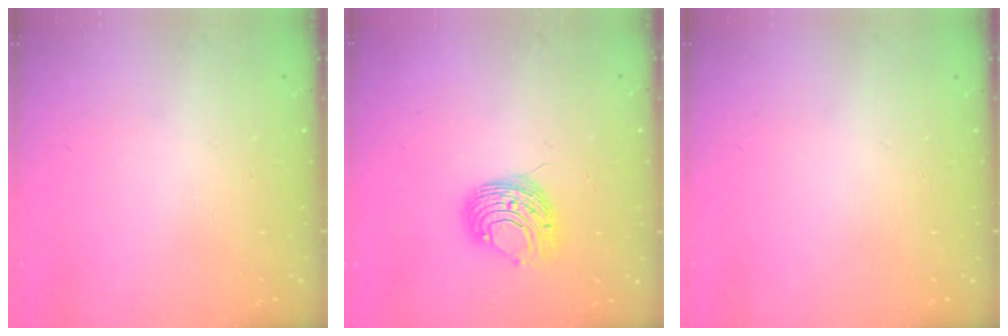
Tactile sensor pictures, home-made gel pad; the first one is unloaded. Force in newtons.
{"total": 9.7, "press": 9.7, "slide": 0.6}
{"total": 0.0}